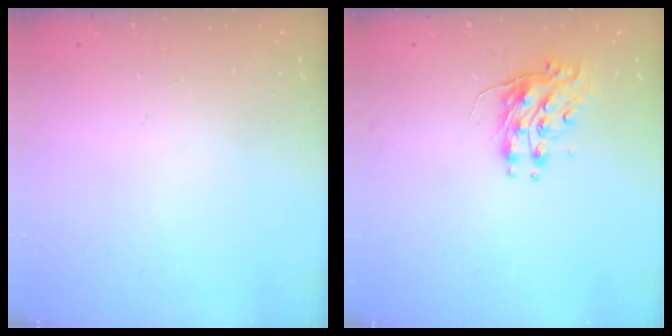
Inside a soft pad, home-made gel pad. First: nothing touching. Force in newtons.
{"total": 8.7, "press": 8.7, "slide": 0.3}